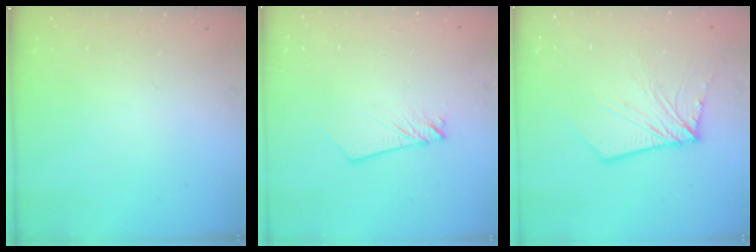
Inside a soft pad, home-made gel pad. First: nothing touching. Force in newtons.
{"total": 2.7, "press": 2.6, "slide": 0.3}
{"total": 8.6, "press": 8.5, "slide": 1.0}